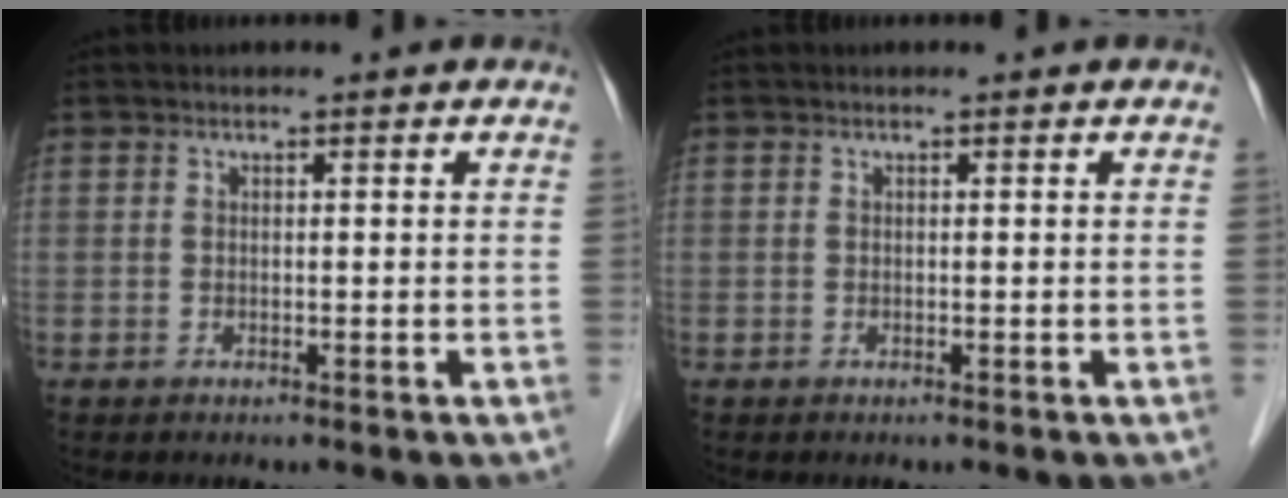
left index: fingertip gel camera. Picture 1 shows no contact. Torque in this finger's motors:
{"motor_torque": [0.00, 0.00, 0.00, 0.00]}